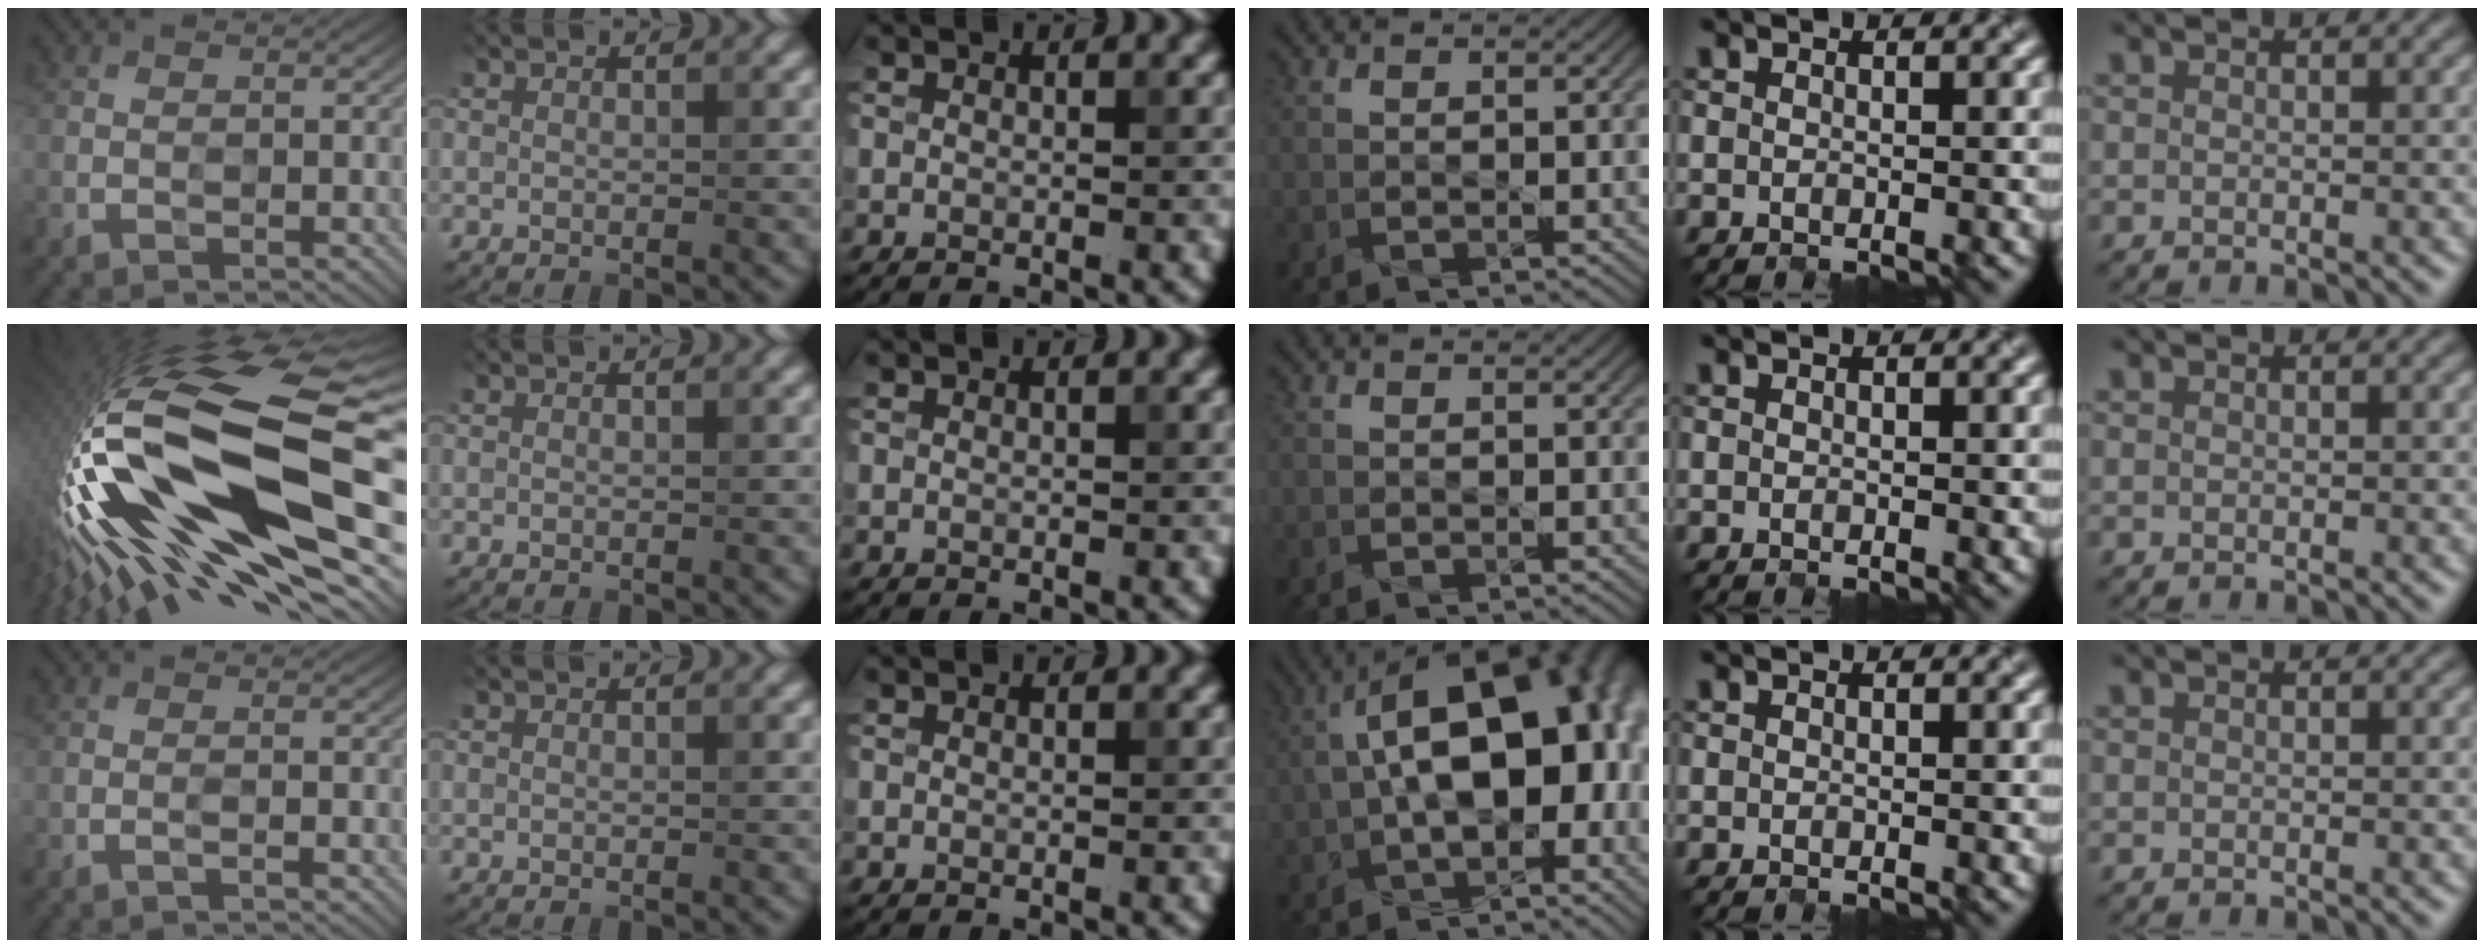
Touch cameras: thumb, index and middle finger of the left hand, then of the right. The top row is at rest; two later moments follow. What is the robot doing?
{"motion": "open", "object": "pencil case"}